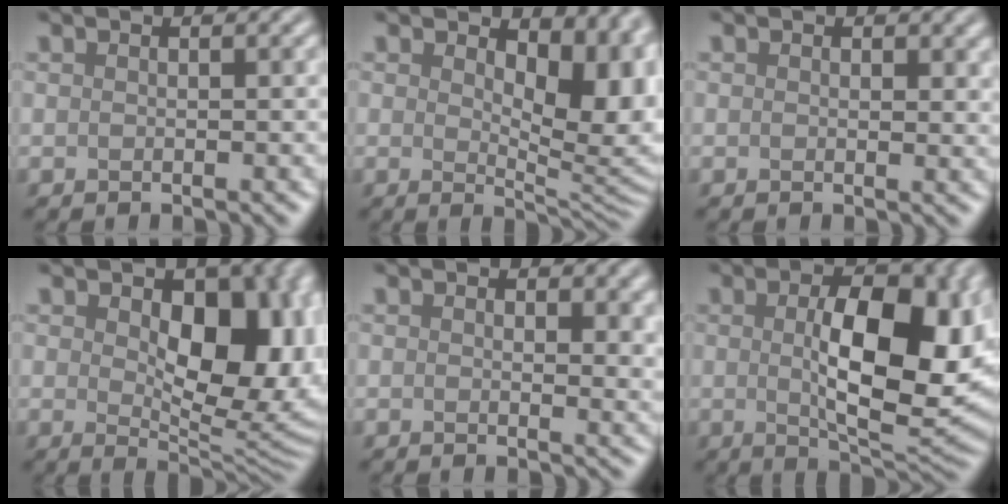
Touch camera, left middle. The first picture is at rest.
{"total": 7.3, "force": [1.8, 3.9, 5.9], "torque": [-0.083, -0.012, 0.028]}
{"total": 1.2, "force": [0.5, 0.7, 0.8], "torque": [-0.006, -0.003, 0.006]}
{"total": 11.1, "force": [1.5, 6.5, 8.8], "torque": [-0.111, -0.010, 0.024]}
{"total": 2.9, "force": [0.9, 1.7, 2.2], "torque": [-0.023, -0.005, 0.010]}
{"total": 11.2, "force": [0.6, 4.8, 10.1], "torque": [-0.147, -0.003, 0.016]}